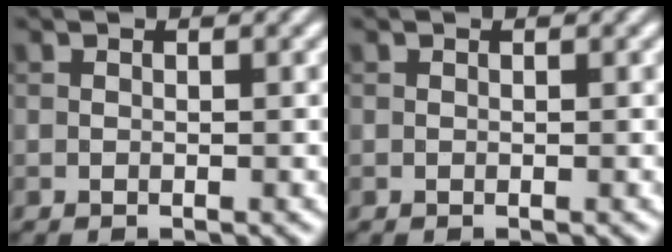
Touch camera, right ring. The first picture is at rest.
{"total": 0.0}